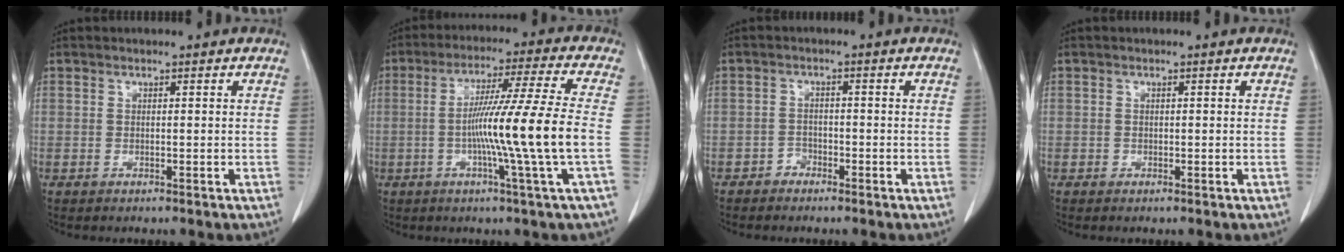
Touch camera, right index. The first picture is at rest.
{"total": 13.6, "force": [-2.4, -2.8, 13.0], "torque": [-0.226, -0.008, -0.043]}
{"total": 1.7, "force": [-1.3, 1.1, 0.3], "torque": [-0.003, 0.006, -0.025]}
{"total": 0.7, "force": [-0.2, 0.7, 0.0], "torque": [-0.001, 0.005, -0.005]}